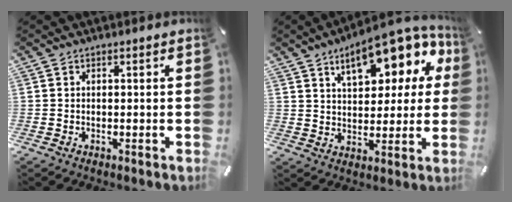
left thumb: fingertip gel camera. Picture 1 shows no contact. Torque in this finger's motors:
{"motor_torque": [2.48, 2.52, 1.46, -1.31, 0.13]}